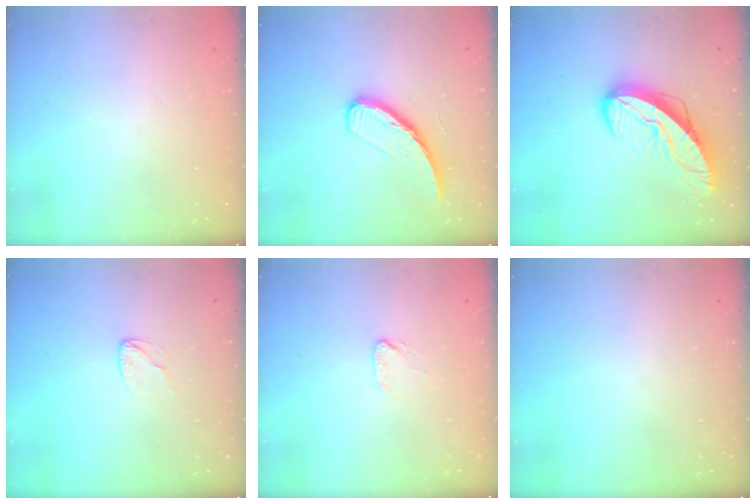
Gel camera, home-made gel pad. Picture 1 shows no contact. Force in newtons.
{"total": 10.5, "press": 10.5, "slide": 0.2}
{"total": 14.1, "press": 14.0, "slide": 1.3}
{"total": 3.8, "press": 3.8, "slide": 0.4}
{"total": 3.1, "press": 3.1, "slide": 0.4}
{"total": 0.0}